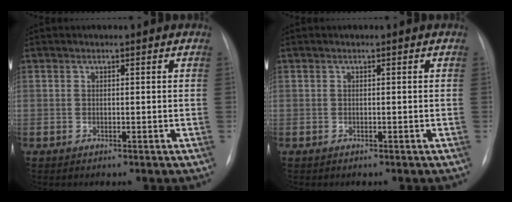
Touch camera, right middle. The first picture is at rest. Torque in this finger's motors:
{"motor_torque": [-0.33, -0.04, 0.10, 0.01]}